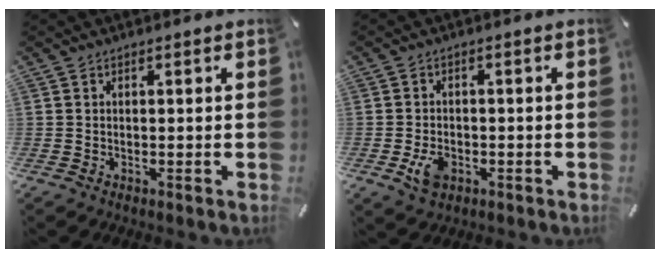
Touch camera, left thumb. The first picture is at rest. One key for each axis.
{"total": 4.8, "fx": -1.7, "fy": 3.4, "fz": 2.9, "tx": -0.059, "ty": 0.000, "tz": -0.034}